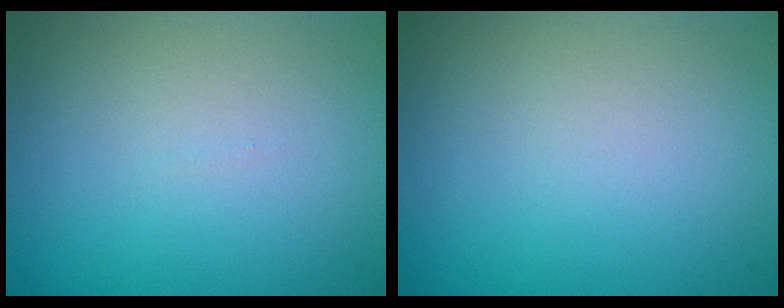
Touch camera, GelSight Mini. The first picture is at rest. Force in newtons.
{"total": 0.0}